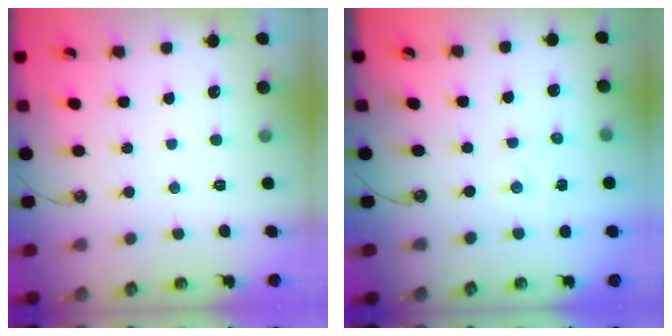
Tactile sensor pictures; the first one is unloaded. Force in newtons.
{"total": 2.4, "press": 2.4, "slide": 0.5}